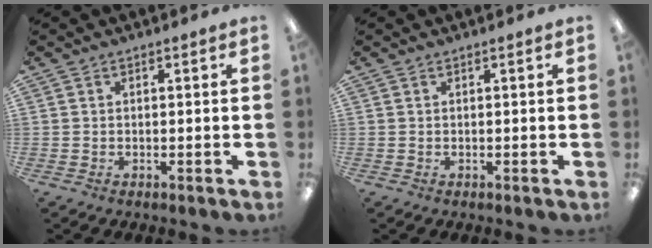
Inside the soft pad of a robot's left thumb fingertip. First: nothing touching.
{"total": 0.0}